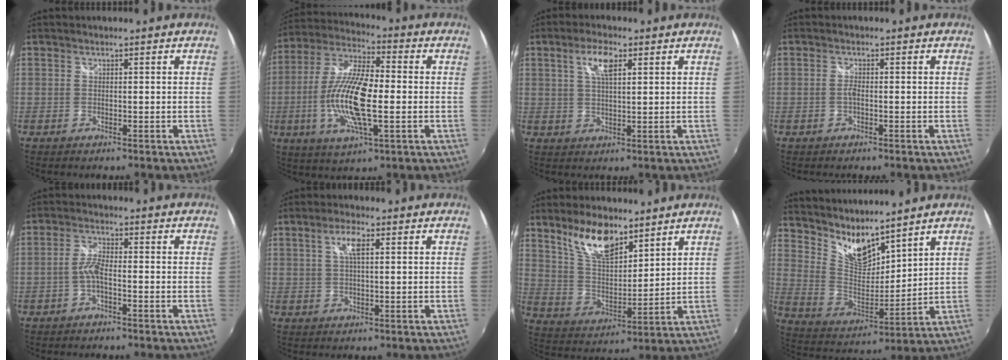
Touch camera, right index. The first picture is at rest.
{"total": 15.8, "force": [-2.4, 4.6, 15.0], "torque": [-0.302, -0.003, -0.049]}
{"total": 5.3, "force": [2.2, 1.8, 4.4], "torque": [-0.081, 0.007, 0.040]}
{"total": 1.0, "force": [-0.4, 0.4, 0.9], "torque": [-0.019, 0.002, -0.008]}
{"total": 3.0, "force": [-1.5, 0.7, 2.6], "torque": [-0.063, 0.008, -0.031]}
{"total": 3.8, "force": [1.2, 1.2, 3.4], "torque": [-0.065, 0.006, 0.022]}
{"total": 11.8, "force": [8.1, 4.6, 7.1], "torque": [-0.127, 0.004, 0.158]}
{"total": 10.6, "force": [9.0, 3.0, 4.6], "torque": [-0.087, -0.014, 0.179]}